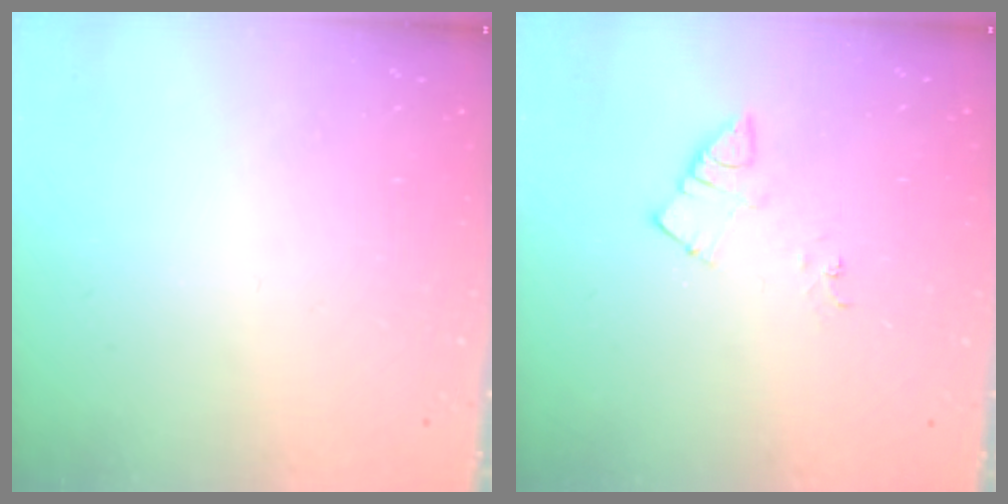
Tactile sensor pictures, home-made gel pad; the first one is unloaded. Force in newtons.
{"total": 5.2, "press": 5.2, "slide": 0.7}